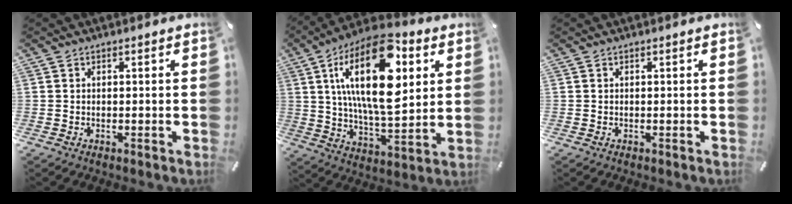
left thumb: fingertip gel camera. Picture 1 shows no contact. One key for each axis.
{"total": 25.0, "fx": 8.0, "fy": 11.8, "fz": 20.5, "tx": -0.382, "ty": -0.021, "tz": 0.120}
{"total": 0.0}